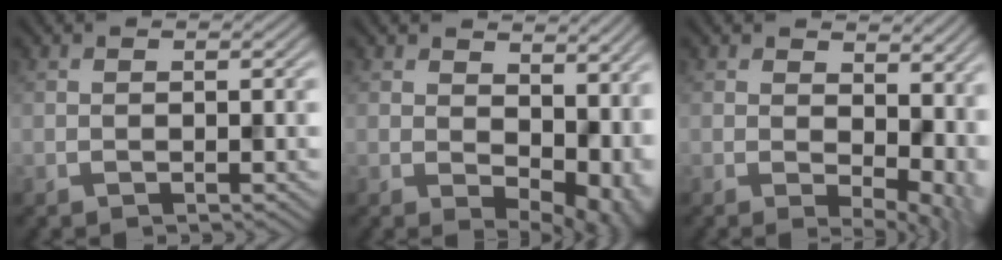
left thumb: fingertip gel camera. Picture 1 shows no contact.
{"total": 11.9, "force": [1.9, 7.7, 8.9], "torque": [-0.108, -0.033, 0.070]}
{"total": 10.4, "force": [1.7, 6.3, 8.0], "torque": [-0.106, -0.022, 0.056]}